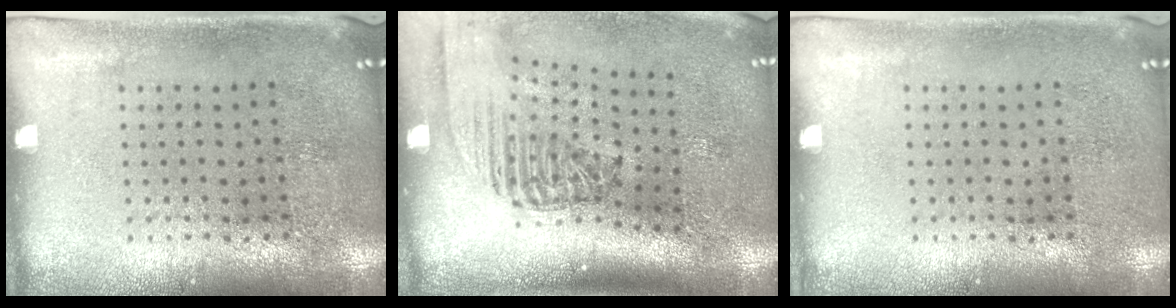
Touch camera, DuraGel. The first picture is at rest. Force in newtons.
{"total": 2.4, "press": 1.8, "slide": 1.7}
{"total": 0.0}